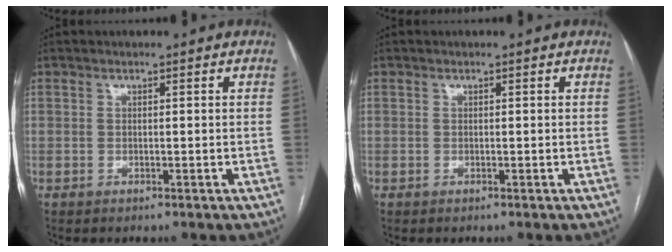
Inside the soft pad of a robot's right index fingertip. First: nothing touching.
{"total": 0.0}